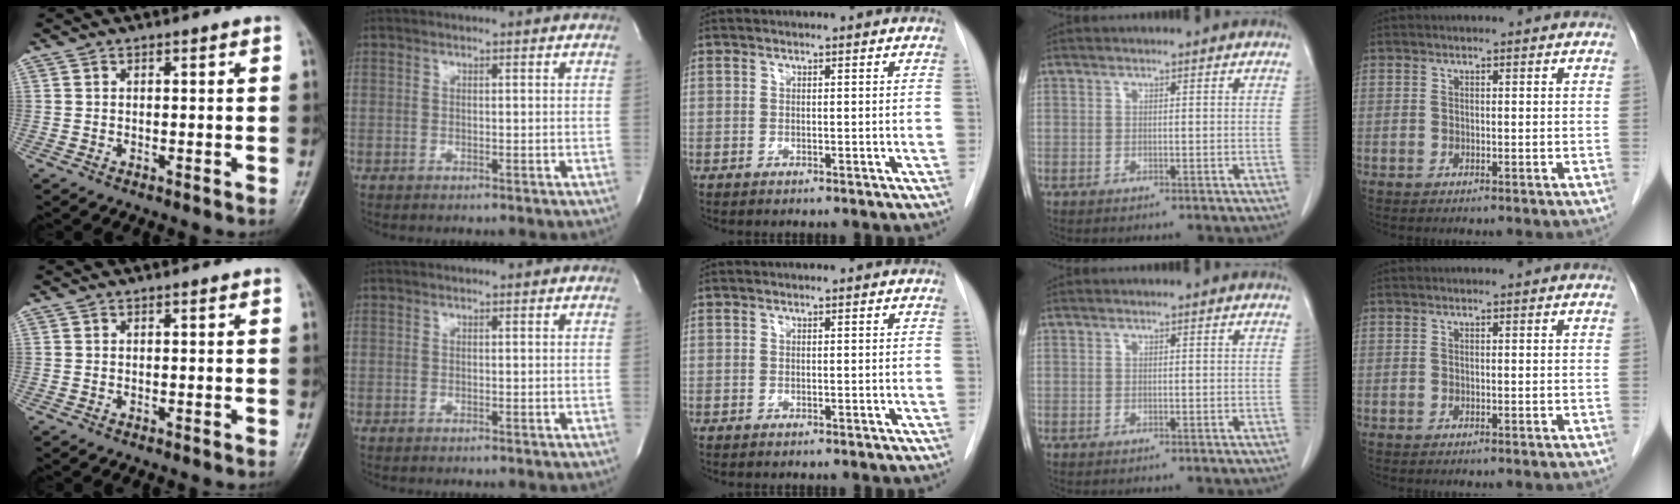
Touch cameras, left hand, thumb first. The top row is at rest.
{}